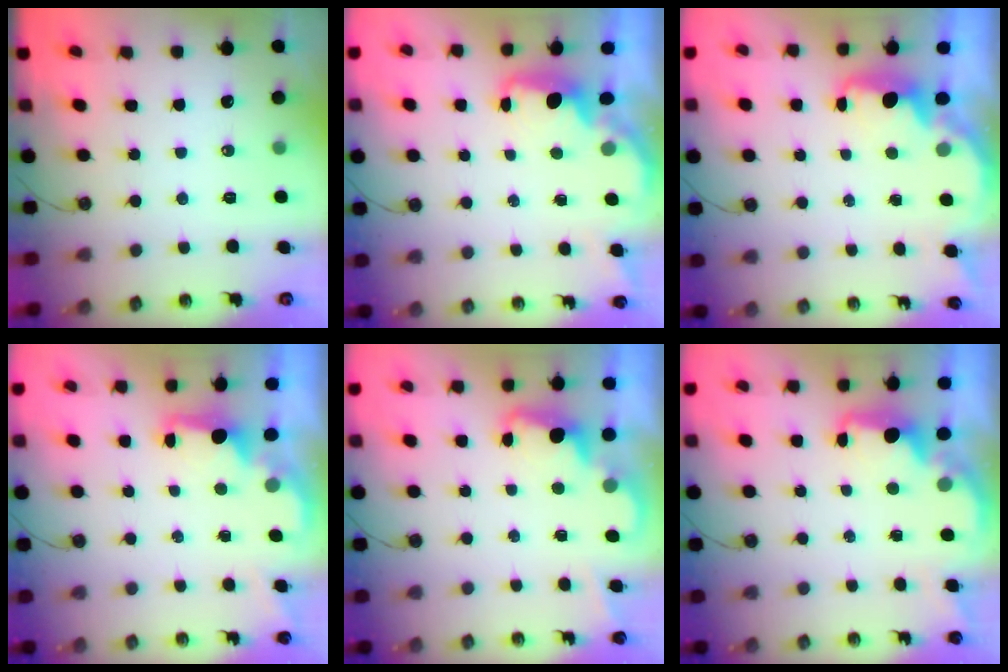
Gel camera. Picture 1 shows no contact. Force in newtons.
{"total": 1.5, "press": 1.3, "slide": 0.7}
{"total": 2.3, "press": 2.2, "slide": 0.5}
{"total": 1.6, "press": 1.5, "slide": 0.6}
{"total": 2.4, "press": 2.4, "slide": 0.5}
{"total": 2.1, "press": 1.9, "slide": 0.8}